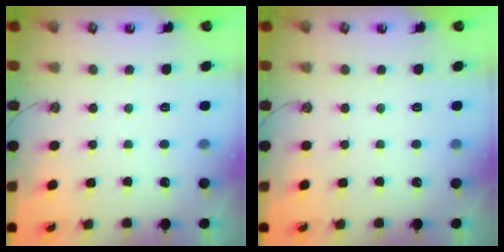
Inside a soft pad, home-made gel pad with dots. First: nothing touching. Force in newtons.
{"total": 0.0}